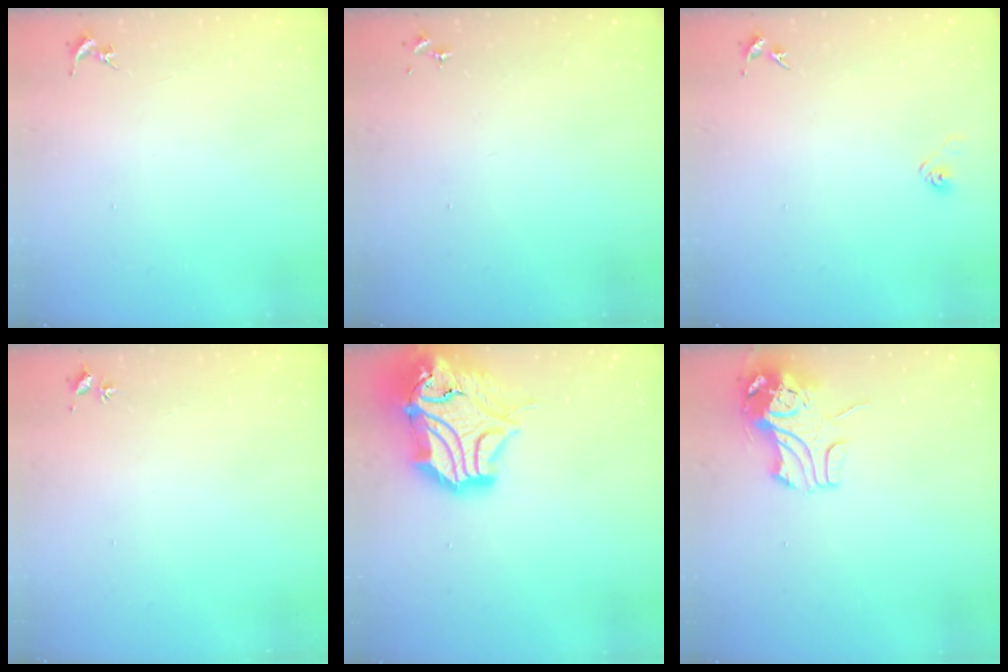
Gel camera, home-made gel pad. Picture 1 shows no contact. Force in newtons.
{"total": 0.0}
{"total": 2.9, "press": 2.8, "slide": 0.8}
{"total": 2.0, "press": 2.0, "slide": 0.3}
{"total": 21.9, "press": 21.7, "slide": 2.9}
{"total": 9.8, "press": 9.7, "slide": 1.4}